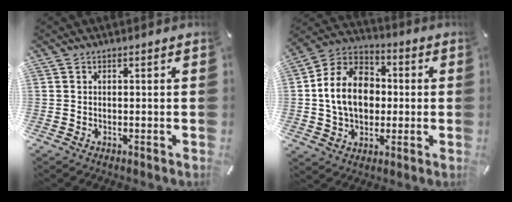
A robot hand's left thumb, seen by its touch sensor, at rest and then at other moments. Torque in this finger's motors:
{"motor_torque": [1.94, 3.04, 0.51, 0.04, 0.20]}